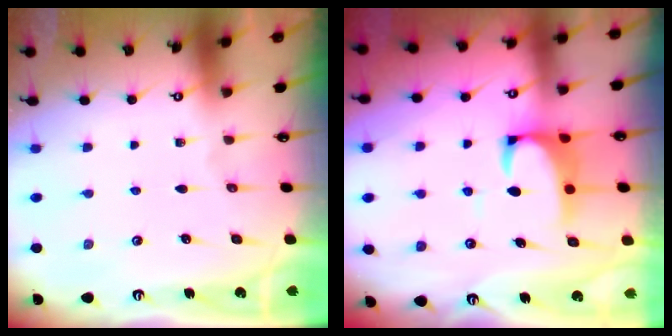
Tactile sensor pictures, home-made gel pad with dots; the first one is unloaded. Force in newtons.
{"total": 3.0, "press": 2.8, "slide": 1.1}